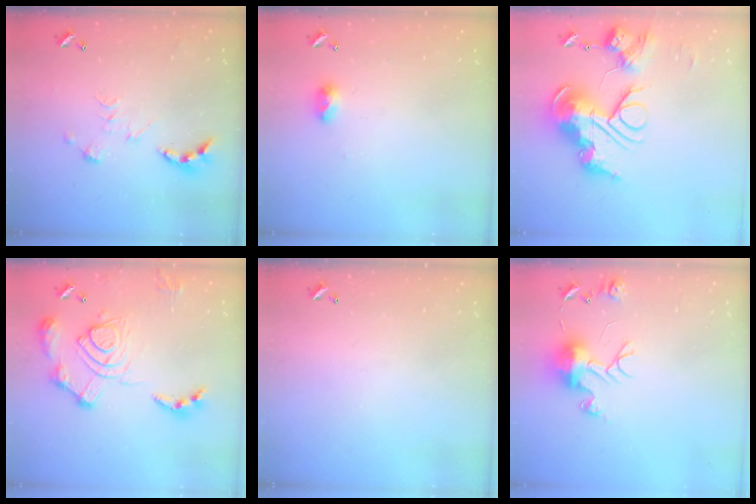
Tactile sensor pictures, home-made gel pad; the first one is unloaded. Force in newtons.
{"total": 4.1, "press": 4.1, "slide": 0.5}
{"total": 0.7, "press": 0.7, "slide": 0.0}
{"total": 17.1, "press": 17.0, "slide": 1.6}
{"total": 0.0}
{"total": 11.6, "press": 11.6, "slide": 1.1}